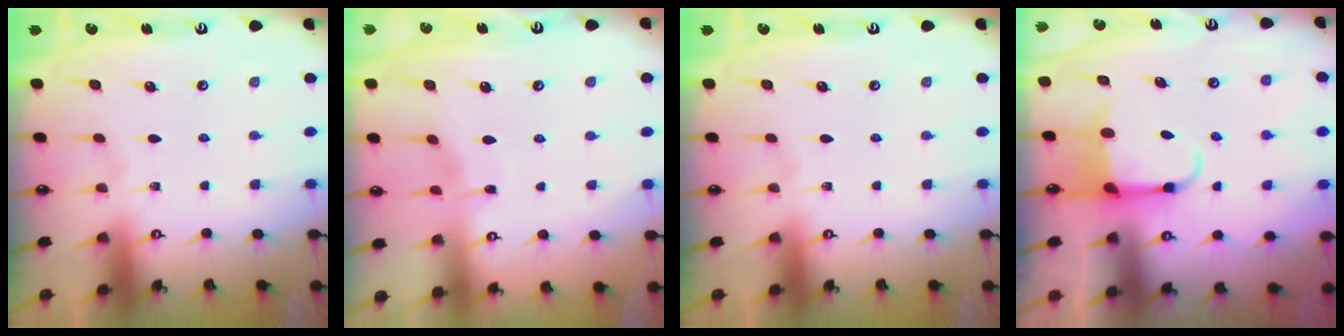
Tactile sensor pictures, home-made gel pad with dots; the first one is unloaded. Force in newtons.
{"total": 3.6, "press": 3.5, "slide": 0.5}
{"total": 0.0}
{"total": 4.0, "press": 3.8, "slide": 1.1}